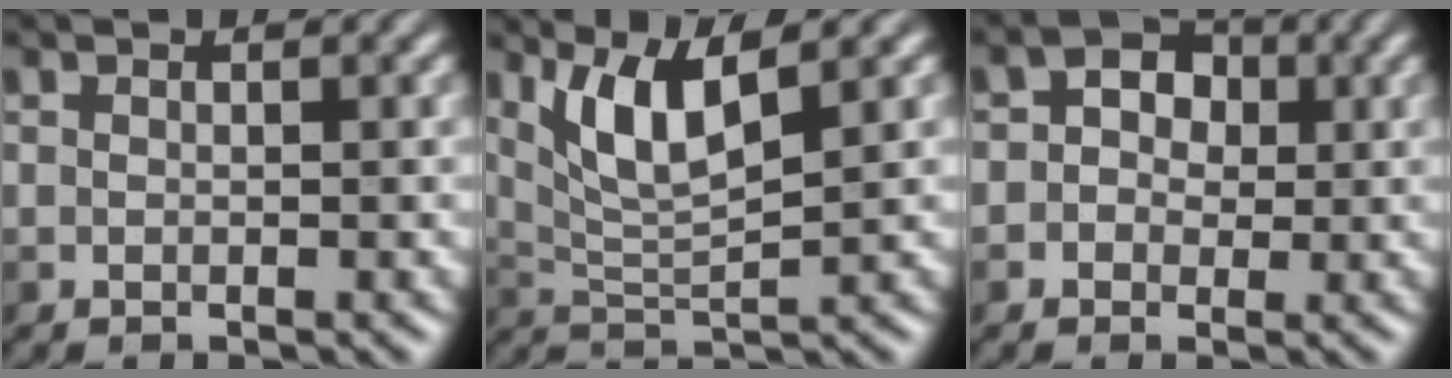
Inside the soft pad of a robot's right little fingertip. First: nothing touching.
{"total": 4.5, "force": [2.2, 0.9, 3.8], "torque": [-0.078, -0.004, 0.045]}
{"total": 2.6, "force": [0.0, 2.2, 1.2], "torque": [-0.011, 0.006, -0.007]}